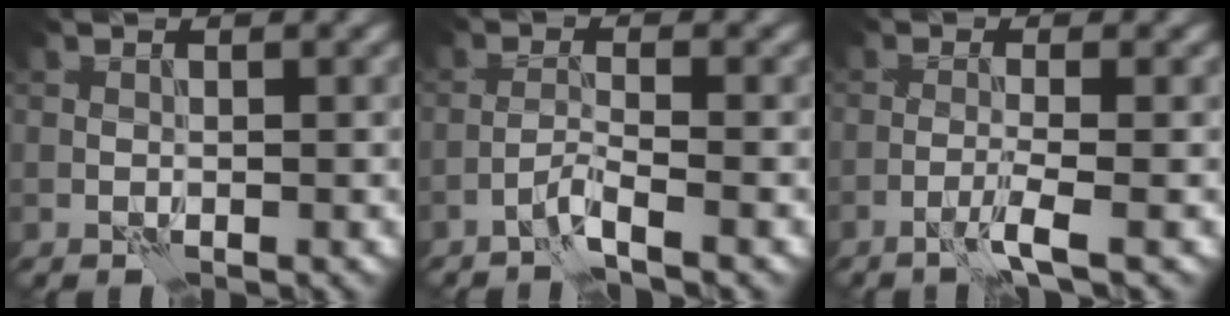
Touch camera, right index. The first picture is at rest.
{"total": 2.4, "force": [-1.7, 0.1, 1.7], "torque": [-0.032, 0.006, -0.042]}
{"total": 2.6, "force": [-1.4, 0.1, 2.2], "torque": [-0.039, 0.005, -0.040]}